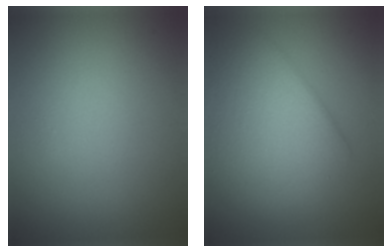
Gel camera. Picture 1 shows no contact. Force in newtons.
{"total": 6.6, "press": 6.6, "slide": 0.1}